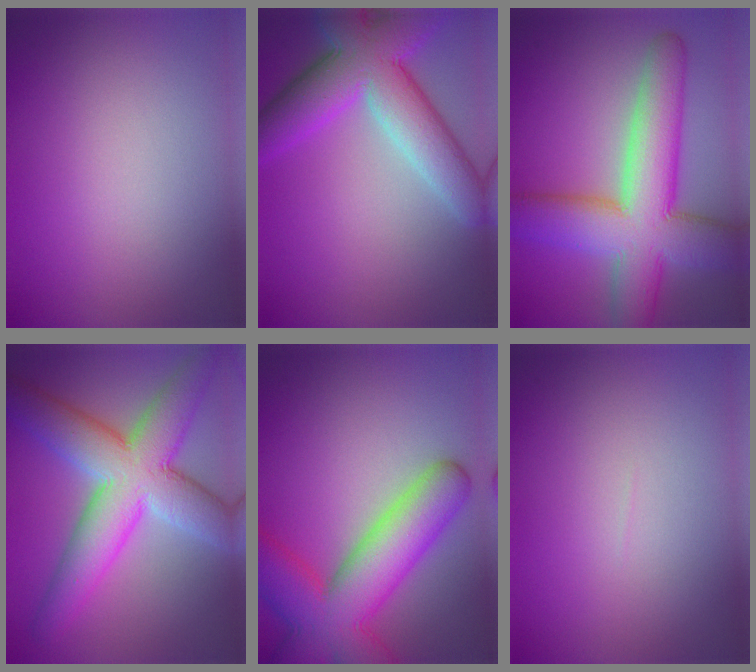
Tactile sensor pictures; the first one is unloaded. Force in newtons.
{"total": 9.1, "press": 9.1, "slide": 0.5}
{"total": 11.2, "press": 11.2, "slide": 0.6}
{"total": 10.3, "press": 10.3, "slide": 0.3}
{"total": 10.2, "press": 10.2, "slide": 0.4}
{"total": 0.0}